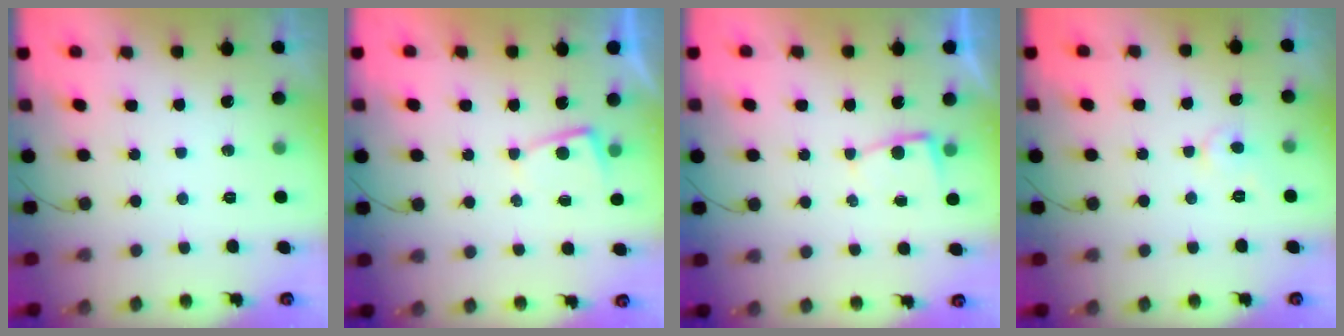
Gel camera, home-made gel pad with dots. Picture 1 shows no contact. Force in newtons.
{"total": 2.7, "press": 2.7, "slide": 0.3}
{"total": 2.4, "press": 2.4, "slide": 0.3}
{"total": 3.8, "press": 3.7, "slide": 0.4}